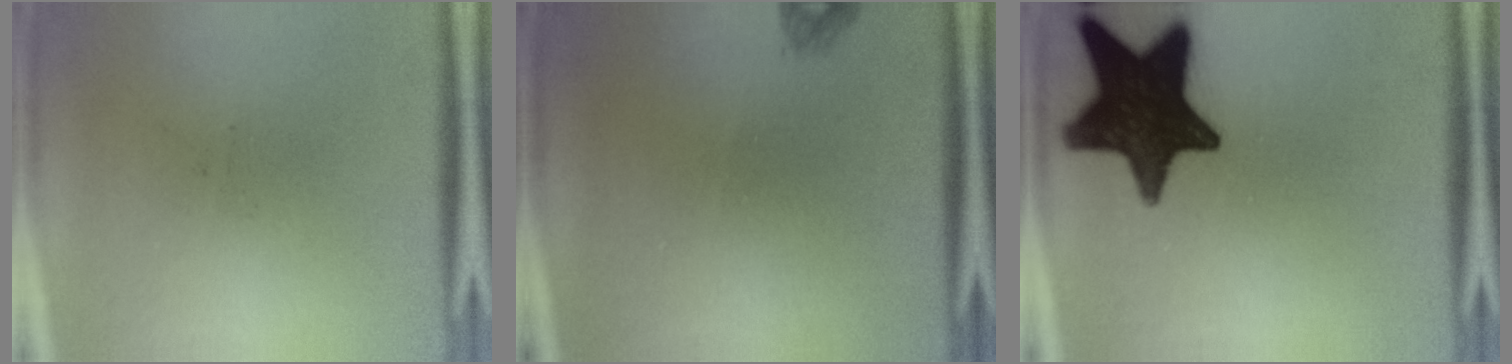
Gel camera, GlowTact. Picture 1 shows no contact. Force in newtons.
{"total": 0.8}
{"total": 19.0}